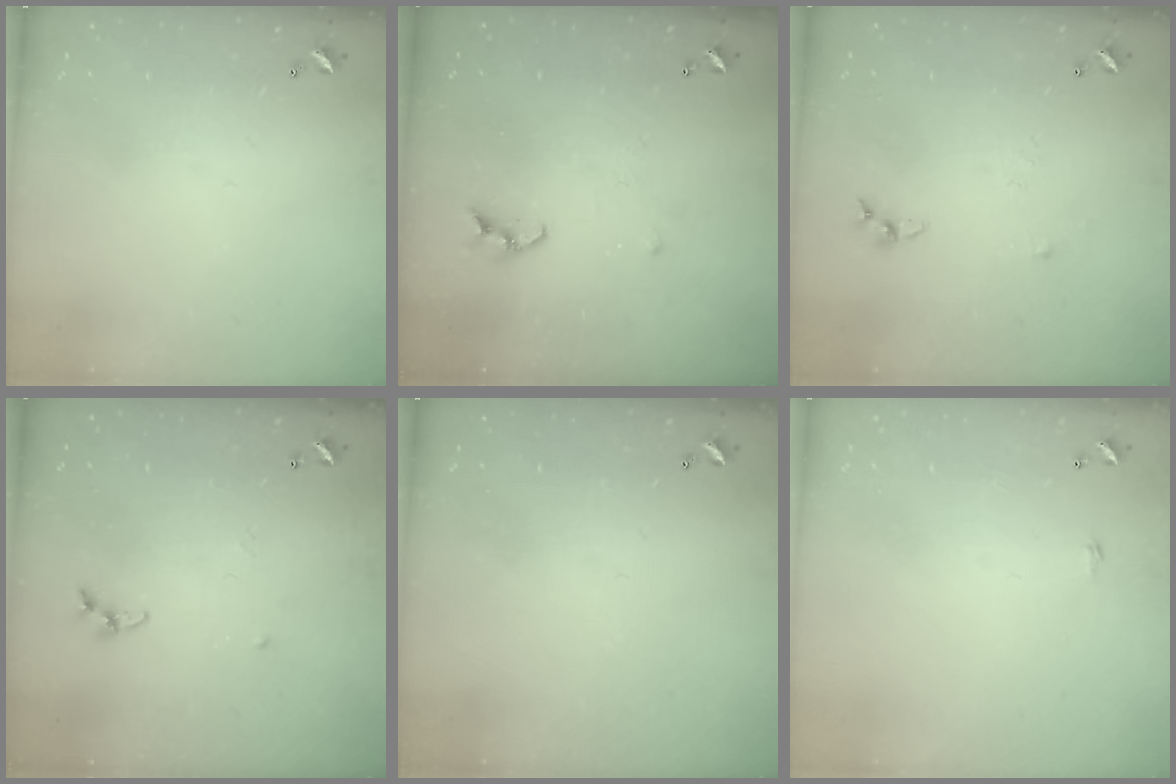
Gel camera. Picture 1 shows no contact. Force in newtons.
{"total": 5.8, "press": 5.8, "slide": 0.1}
{"total": 3.3, "press": 3.3, "slide": 0.5}
{"total": 5.3, "press": 5.2, "slide": 0.7}
{"total": 0.0}
{"total": 0.6, "press": 0.6, "slide": 0.2}